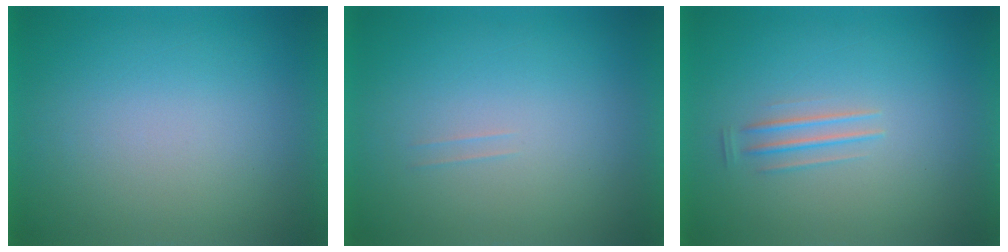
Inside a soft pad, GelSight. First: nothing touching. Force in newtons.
{"total": 1.0}
{"total": 1.6}